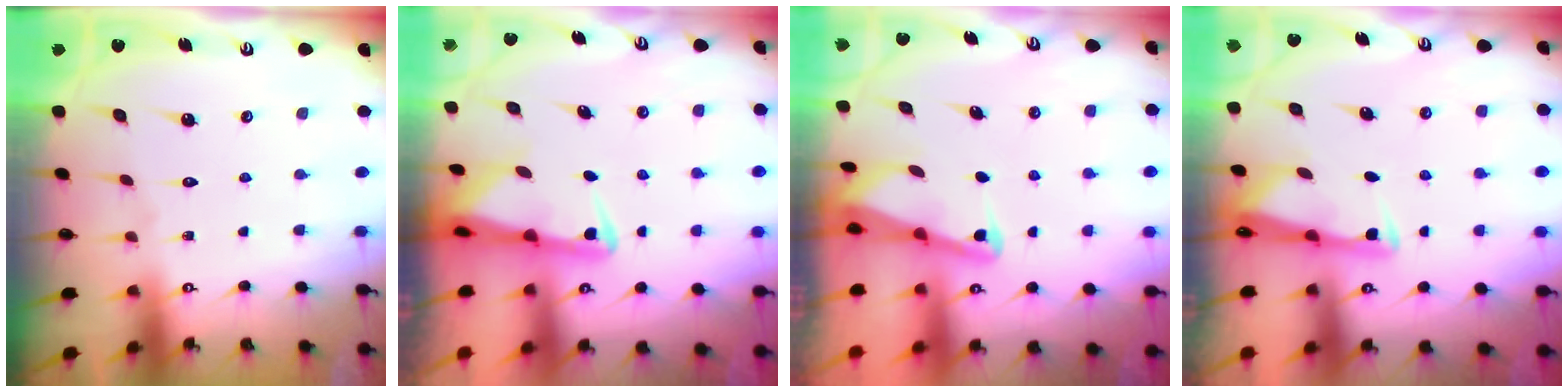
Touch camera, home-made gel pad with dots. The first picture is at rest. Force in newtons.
{"total": 2.5, "press": 2.4, "slide": 0.5}
{"total": 2.2, "press": 2.2, "slide": 0.3}
{"total": 2.8, "press": 2.7, "slide": 0.4}